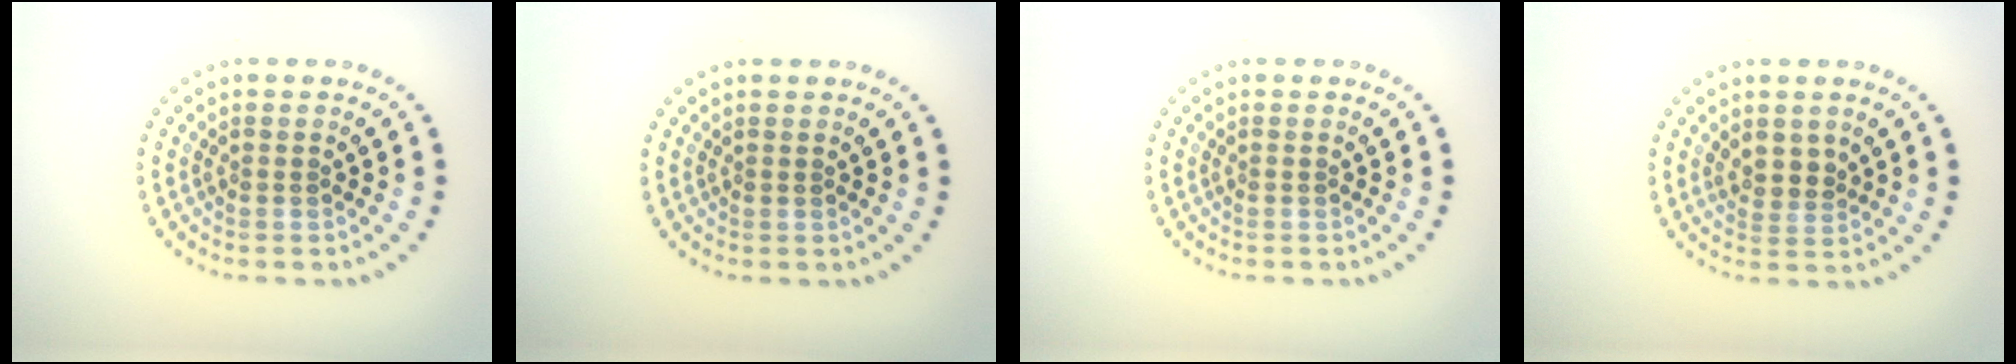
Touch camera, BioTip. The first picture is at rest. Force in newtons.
{"total": 0.0}
{"total": 0.0}
{"total": 1.8, "press": 1.5, "slide": 1.1}